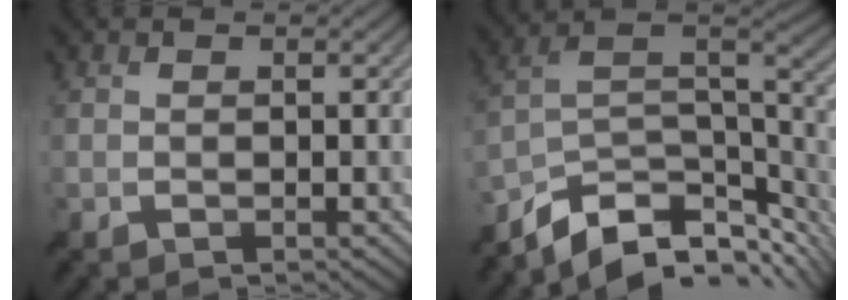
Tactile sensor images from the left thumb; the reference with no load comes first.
{"total": 12.0, "force": [-8.3, 5.1, 7.0], "torque": [-0.146, -0.002, -0.137]}